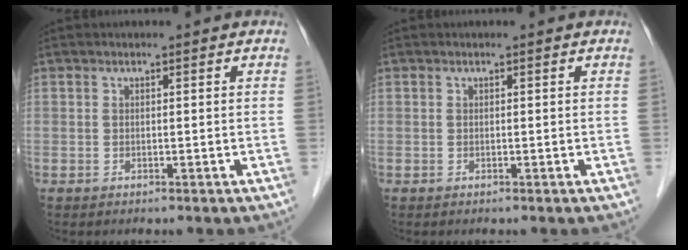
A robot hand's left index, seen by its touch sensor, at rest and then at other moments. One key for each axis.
{"total": 0.0}